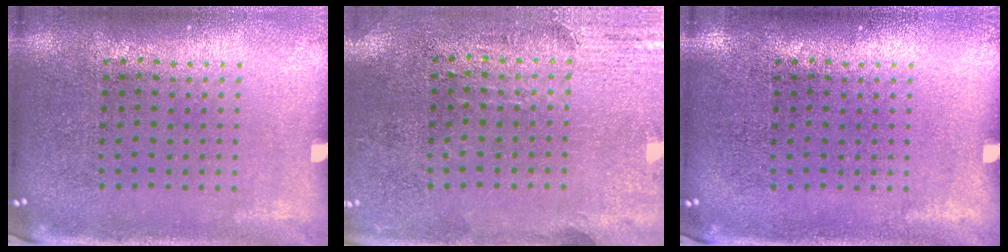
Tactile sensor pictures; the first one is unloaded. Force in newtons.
{"total": 2.9, "press": 2.5, "slide": 1.5}
{"total": 0.0}